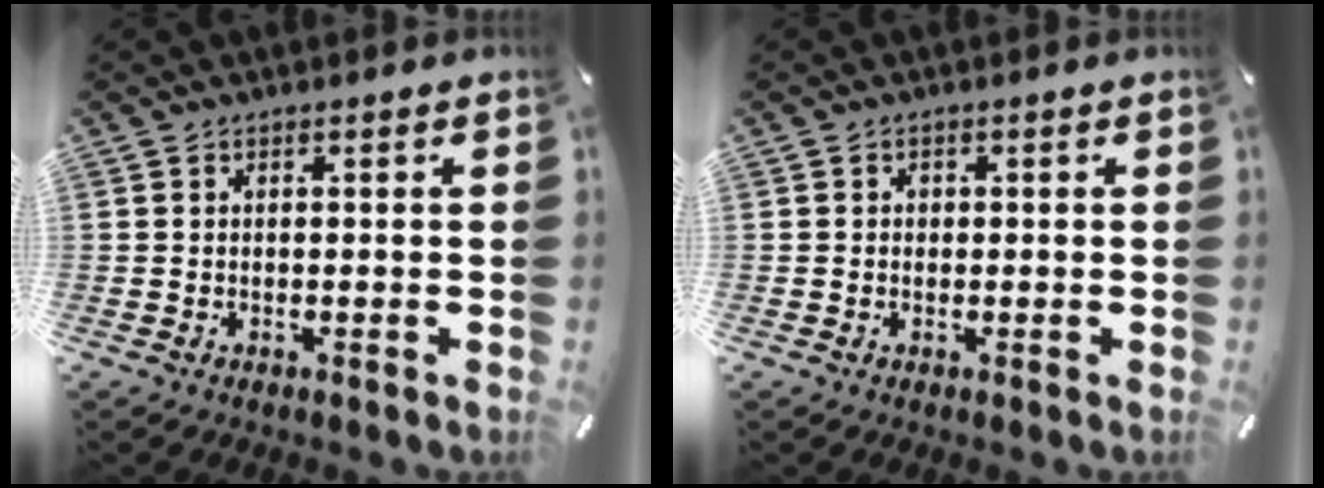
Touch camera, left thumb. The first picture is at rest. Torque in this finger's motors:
{"motor_torque": [0.06, 0.30, 0.05, -0.18, 0.00]}